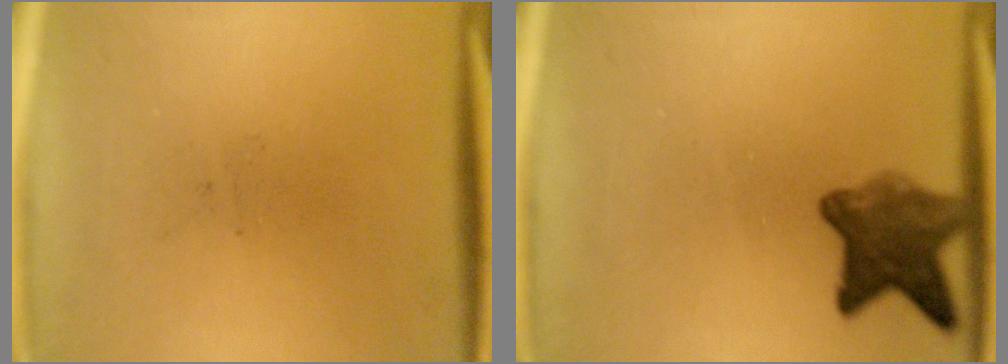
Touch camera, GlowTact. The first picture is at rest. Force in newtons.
{"total": 6.7}